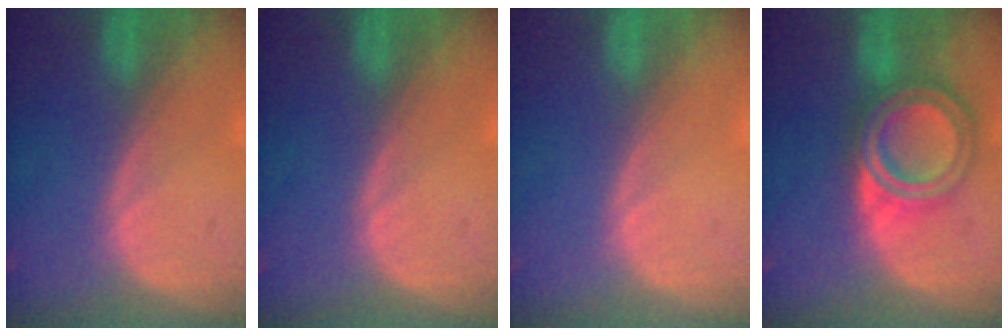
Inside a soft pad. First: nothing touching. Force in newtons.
{"total": 0.0}
{"total": 0.0}
{"total": 7.5, "press": 7.5, "slide": 0.5}